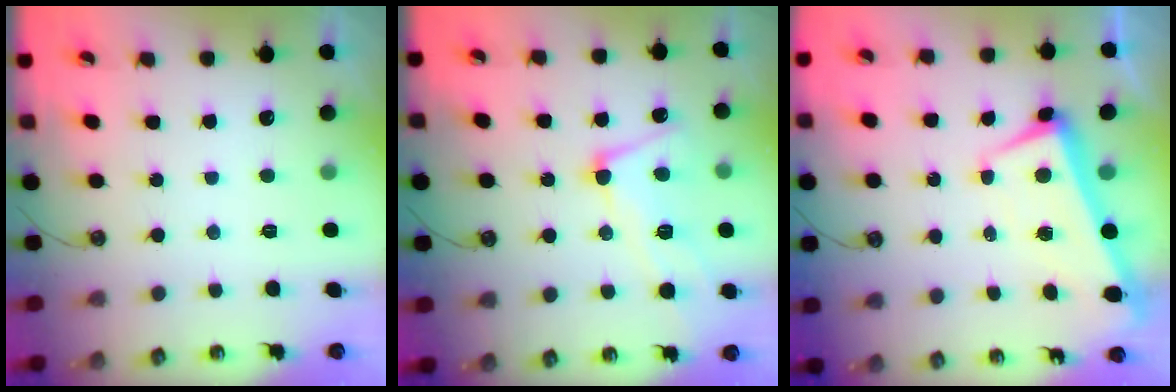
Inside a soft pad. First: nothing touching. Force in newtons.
{"total": 4.9, "press": 4.7, "slide": 1.4}
{"total": 2.5, "press": 2.4, "slide": 0.4}